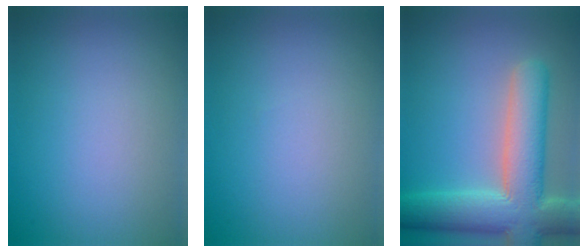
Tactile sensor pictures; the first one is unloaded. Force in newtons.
{"total": 0.0}
{"total": 9.5, "press": 9.5, "slide": 1.2}